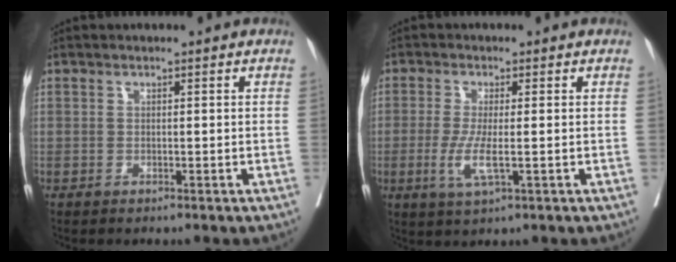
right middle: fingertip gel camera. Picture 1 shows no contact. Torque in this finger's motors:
{"motor_torque": [0.96, -0.32, 0.20, 0.08]}